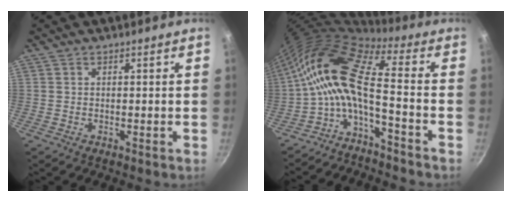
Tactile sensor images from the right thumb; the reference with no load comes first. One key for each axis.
{"total": 13.5, "fx": -2.7, "fy": 4.4, "fz": 12.5, "tx": -0.263, "ty": 0.040, "tz": -0.065}